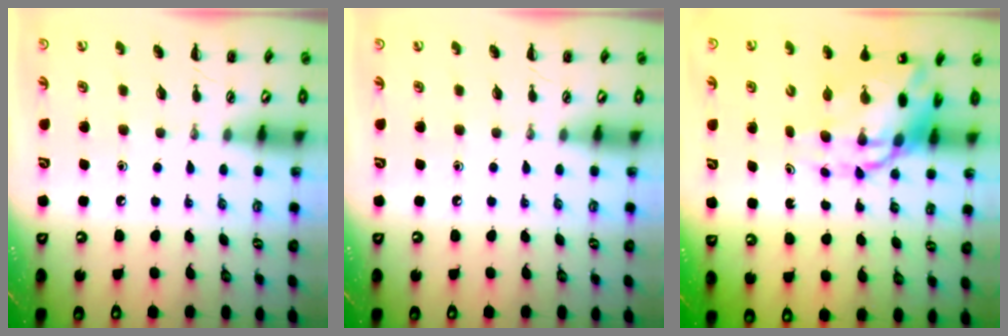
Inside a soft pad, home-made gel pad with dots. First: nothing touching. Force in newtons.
{"total": 0.0}
{"total": 11.7, "press": 11.3, "slide": 3.0}